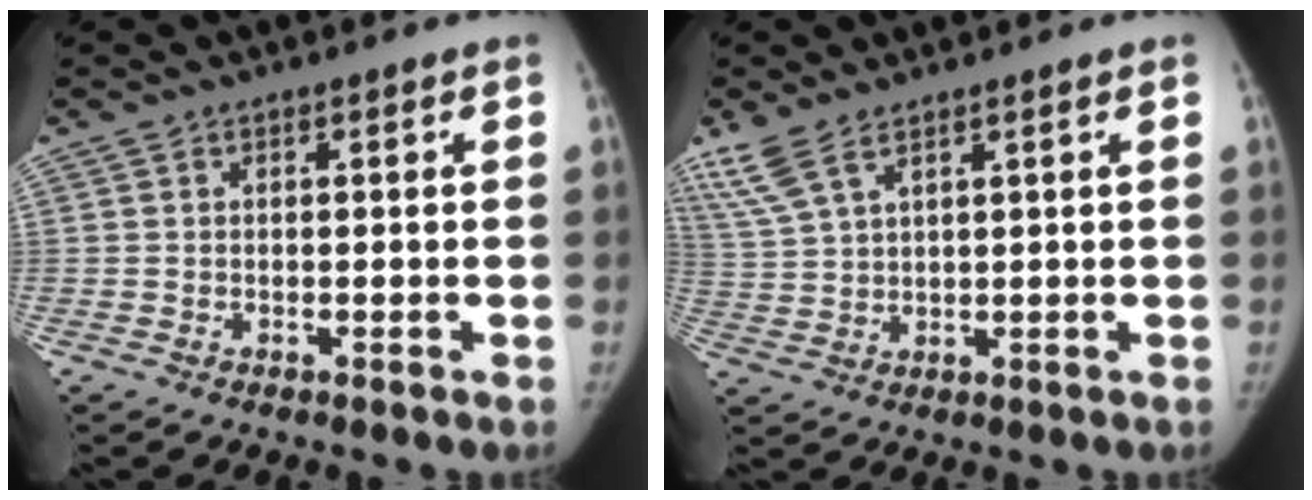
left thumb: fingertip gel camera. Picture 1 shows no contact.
{"total": 7.7, "force": [5.6, 2.5, 4.7], "torque": [-0.116, -0.006, 0.126]}